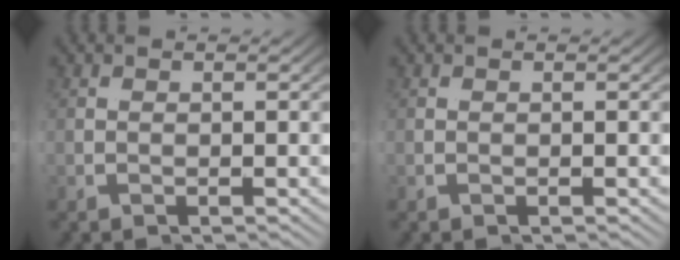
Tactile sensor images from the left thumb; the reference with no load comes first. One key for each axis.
{"total": 0.0}